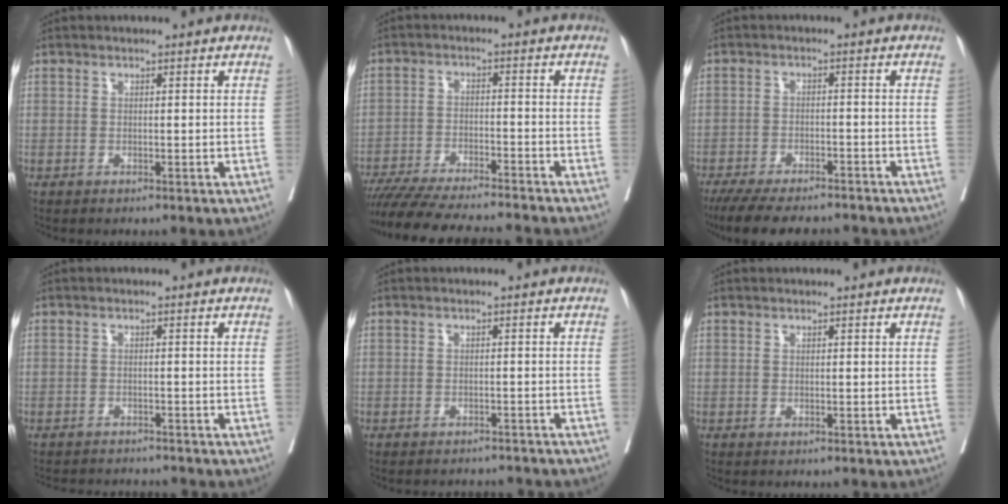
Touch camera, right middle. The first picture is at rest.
{"total": 16.0, "force": [-14.5, 0.8, 6.5], "torque": [-0.103, -0.018, -0.221]}
{"total": 13.4, "force": [-11.7, 2.9, 5.8], "torque": [-0.097, -0.010, -0.167]}
{"total": 6.8, "force": [-6.6, 1.3, 1.2], "torque": [-0.012, 0.000, -0.088]}
{"total": 7.6, "force": [-7.3, 1.7, 1.6], "torque": [-0.014, 0.001, -0.078]}
{"total": 0.0}